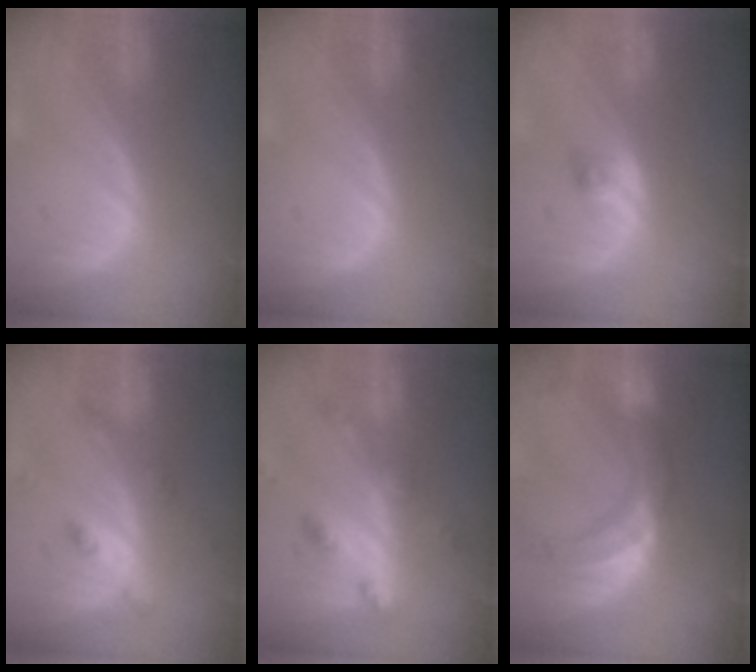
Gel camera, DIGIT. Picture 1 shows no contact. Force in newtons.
{"total": 0.0}
{"total": 2.0, "press": 2.0, "slide": 0.3}
{"total": 4.3, "press": 3.9, "slide": 1.8}
{"total": 6.0, "press": 5.3, "slide": 2.8}
{"total": 11.4, "press": 9.6, "slide": 6.1}